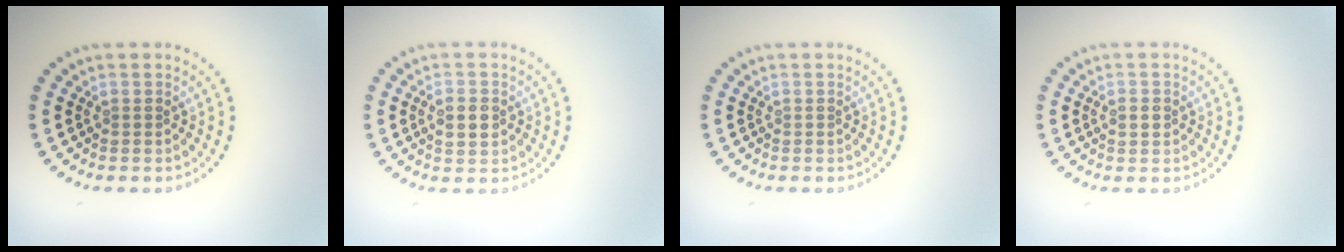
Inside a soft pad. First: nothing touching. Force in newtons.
{"total": 2.2, "press": 2.2, "slide": 0.1}
{"total": 0.0}
{"total": 1.0, "press": 1.0, "slide": 0.2}